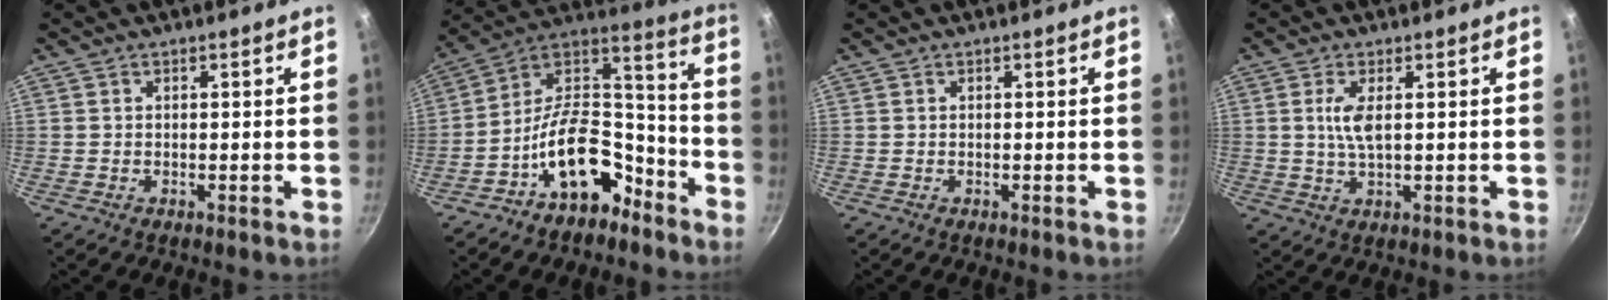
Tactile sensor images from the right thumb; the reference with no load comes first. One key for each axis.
{"total": 17.6, "fx": -9.3, "fy": 9.8, "fz": 11.3, "tx": -0.137, "ty": 0.107, "tz": -0.157}
{"total": 0.0}
{"total": 4.5, "fx": 0.9, "fy": 1.4, "fz": 4.1, "tx": -0.089, "ty": -0.001, "tz": 0.020}